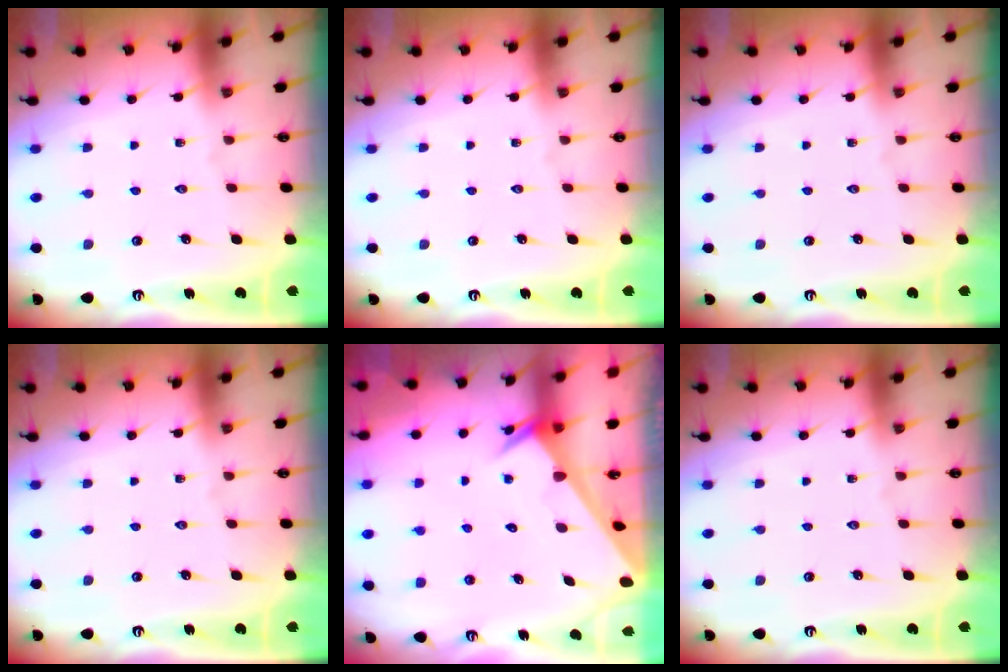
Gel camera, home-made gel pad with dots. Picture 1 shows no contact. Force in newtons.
{"total": 0.0}
{"total": 0.0}
{"total": 0.0}
{"total": 2.5, "press": 2.5, "slide": 0.1}
{"total": 0.0}